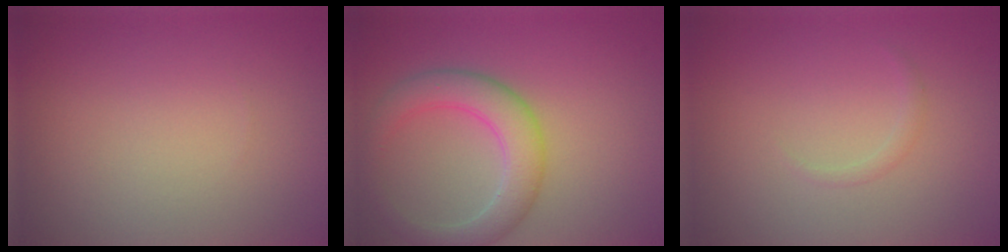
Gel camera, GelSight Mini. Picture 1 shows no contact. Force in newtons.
{"total": 4.7, "press": 4.7, "slide": 0.5}
{"total": 0.7, "press": 0.7, "slide": 0.1}